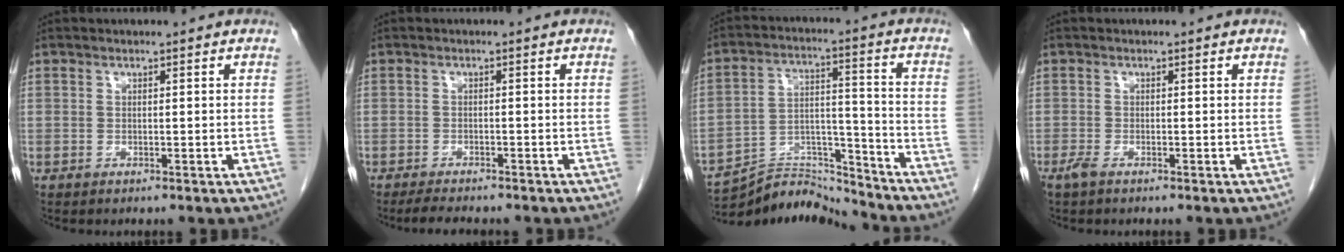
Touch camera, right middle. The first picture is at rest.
{"total": 3.9, "force": [-3.5, 0.5, 1.8], "torque": [-0.033, -0.011, -0.053]}
{"total": 11.4, "force": [-11.4, 0.4, 0.1], "torque": [0.002, 0.037, -0.202]}
{"total": 1.2, "force": [-0.9, 0.2, 0.8], "torque": [-0.022, -0.003, -0.019]}